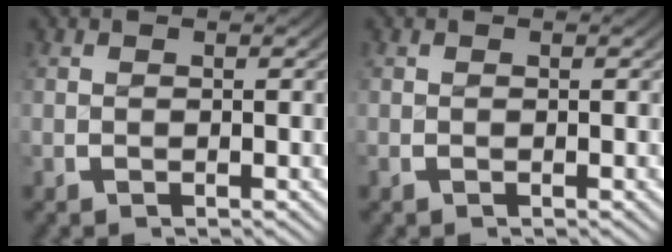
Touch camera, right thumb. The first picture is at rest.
{"total": 0.0}